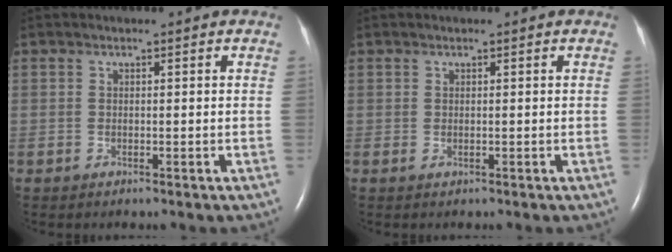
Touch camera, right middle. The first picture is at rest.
{"total": 0.0}